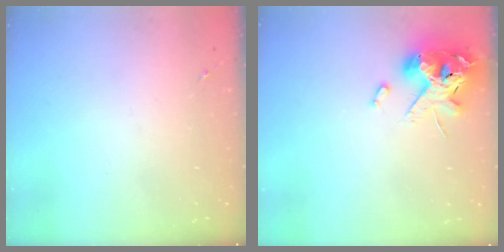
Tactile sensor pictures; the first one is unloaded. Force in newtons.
{"total": 14.4, "press": 14.3, "slide": 2.2}